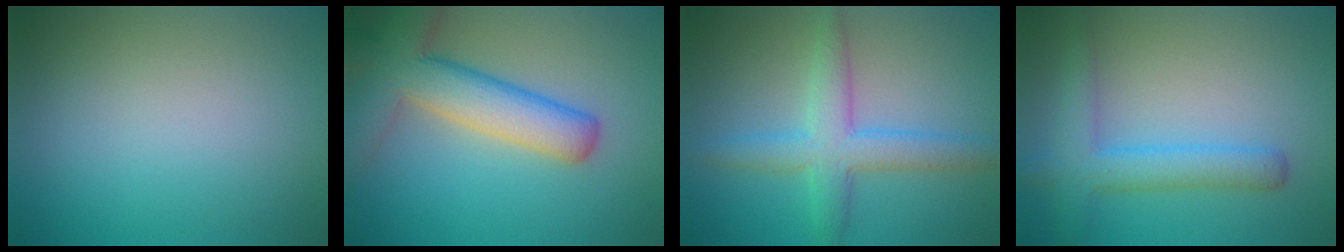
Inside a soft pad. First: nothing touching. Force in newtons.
{"total": 8.2, "press": 8.2, "slide": 0.5}
{"total": 4.5, "press": 4.5, "slide": 0.2}
{"total": 4.2, "press": 4.2, "slide": 0.2}